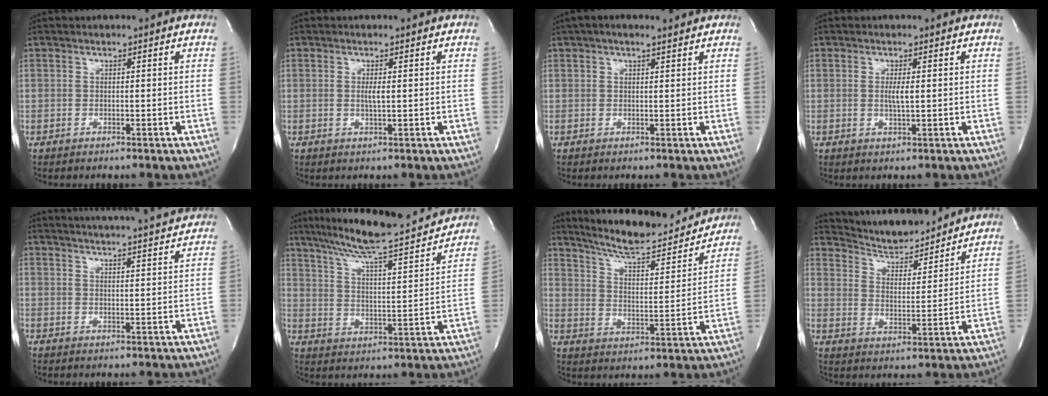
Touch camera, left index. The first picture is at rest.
{"total": 1.5, "force": [0.1, 0.1, 1.5], "torque": [-0.033, -0.003, 0.002]}
{"total": 4.3, "force": [3.2, 1.2, 2.6], "torque": [-0.046, 0.025, 0.049]}
{"total": 2.1, "force": [0.1, 0.1, 2.1], "torque": [-0.043, -0.004, 0.002]}
{"total": 13.5, "force": [12.8, 0.0, 4.2], "torque": [-0.070, -0.006, 0.164]}
{"total": 19.9, "force": [17.7, 1.3, 9.1], "torque": [-0.158, 0.001, 0.265]}
{"total": 18.5, "force": [16.7, 2.8, 7.4], "torque": [-0.117, -0.006, 0.249]}
{"total": 12.8, "force": [12.2, 1.7, 3.3], "torque": [-0.058, -0.001, 0.200]}